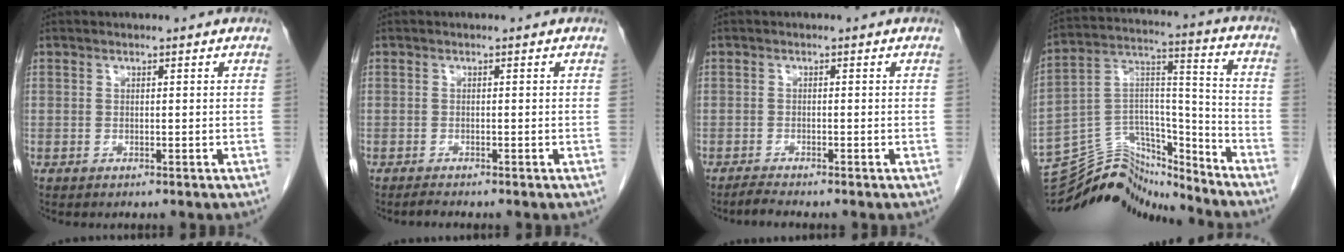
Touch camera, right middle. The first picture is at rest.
{"total": 0.8, "force": [-0.7, -0.1, 0.2], "torque": [-0.012, -0.004, -0.014]}
{"total": 1.5, "force": [-1.4, -0.3, 0.4], "torque": [-0.018, -0.007, -0.029]}
{"total": 15.5, "force": [-15.2, 2.7, 1.8], "torque": [-0.025, 0.070, -0.263]}